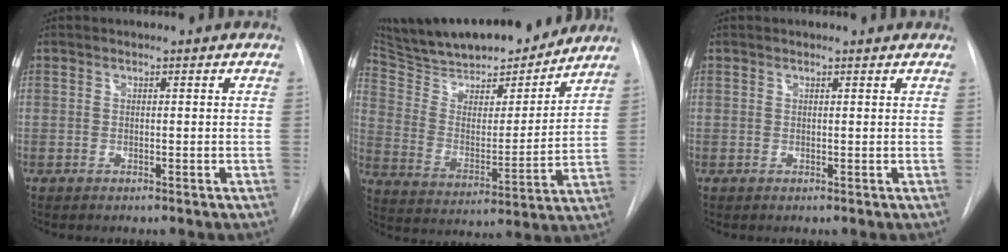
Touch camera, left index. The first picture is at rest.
{"total": 22.9, "force": [20.6, 4.8, 8.9], "torque": [-0.154, -0.003, 0.317]}
{"total": 1.3, "force": [1.2, 0.3, 0.3], "torque": [-0.013, 0.009, 0.013]}